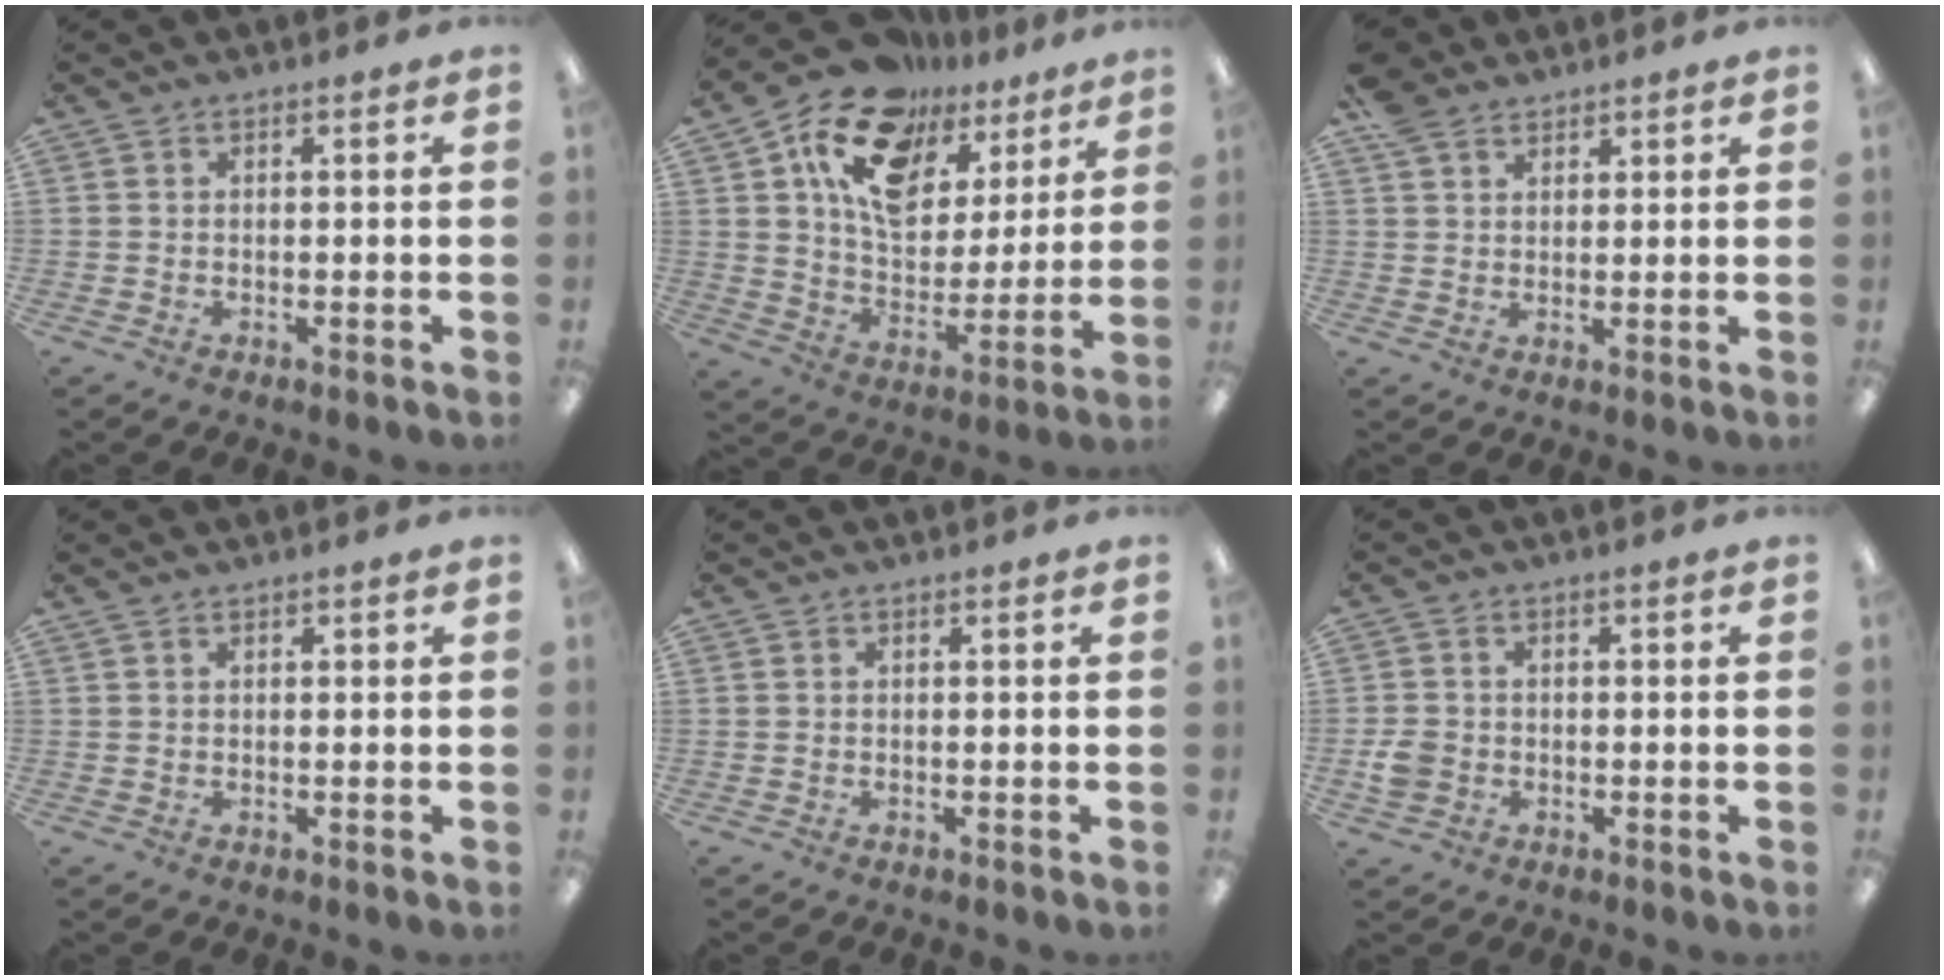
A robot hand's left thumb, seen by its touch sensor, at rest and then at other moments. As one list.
[{"total": 16.3, "force": [10.6, 9.9, 7.6], "torque": [-0.145, -0.056, 0.194]}, {"total": 5.5, "force": [4.1, 3.3, 1.6], "torque": [-0.046, -0.005, 0.081]}, {"total": 0.9, "force": [0.5, 0.4, 0.5], "torque": [-0.011, 0.003, 0.009]}, {"total": 0.0}, {"total": 3.9, "force": [-1.0, 3.3, 1.7], "torque": [-0.019, 0.006, -0.018]}]